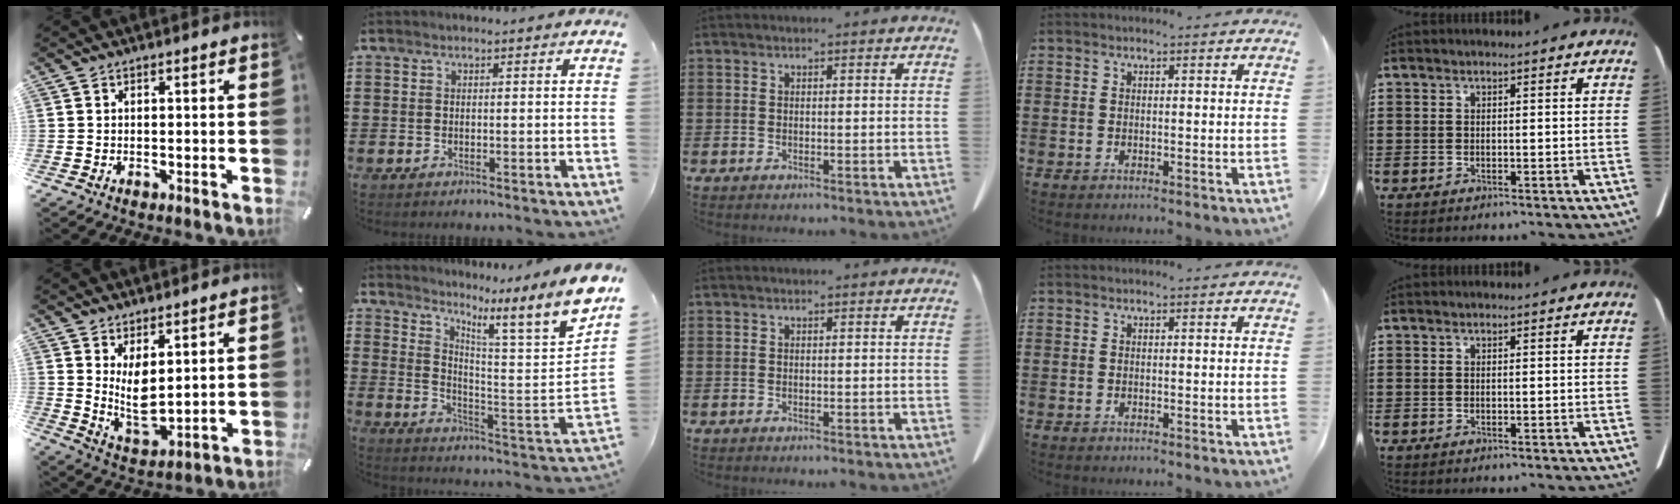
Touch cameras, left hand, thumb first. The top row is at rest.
{"thumb": {"total": 8.0, "force": [3.0, 4.1, 6.1], "torque": [-0.123, -0.022, 0.055]}, "index": {"total": 7.6, "force": [5.8, -1.0, 4.9], "torque": [-0.076, -0.081, 0.076]}}